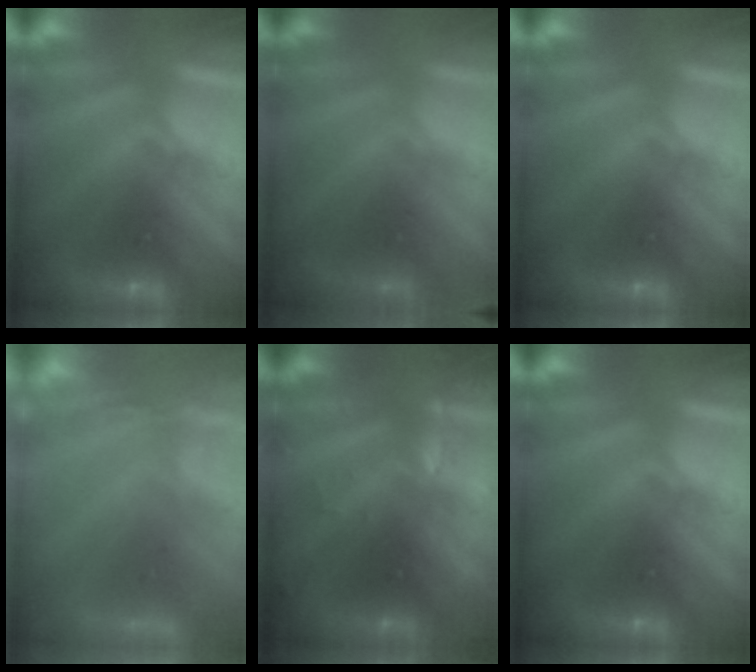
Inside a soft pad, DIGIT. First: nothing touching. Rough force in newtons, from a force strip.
{"total": 2.8}
{"total": 0.0}
{"total": 10.9}
{"total": 2.8}
{"total": 0.0}